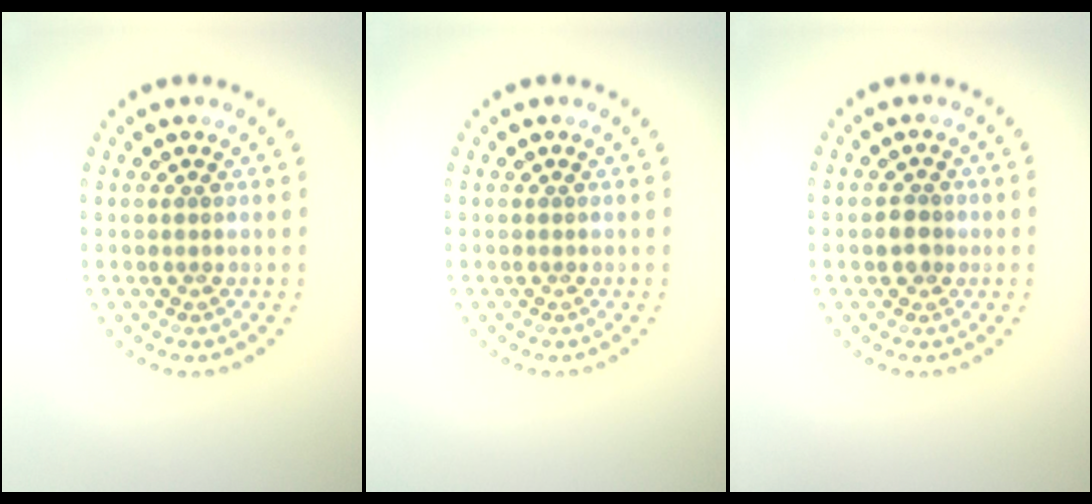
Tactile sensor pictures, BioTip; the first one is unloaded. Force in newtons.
{"total": 0.0}
{"total": 1.9, "press": 1.7, "slide": 0.8}